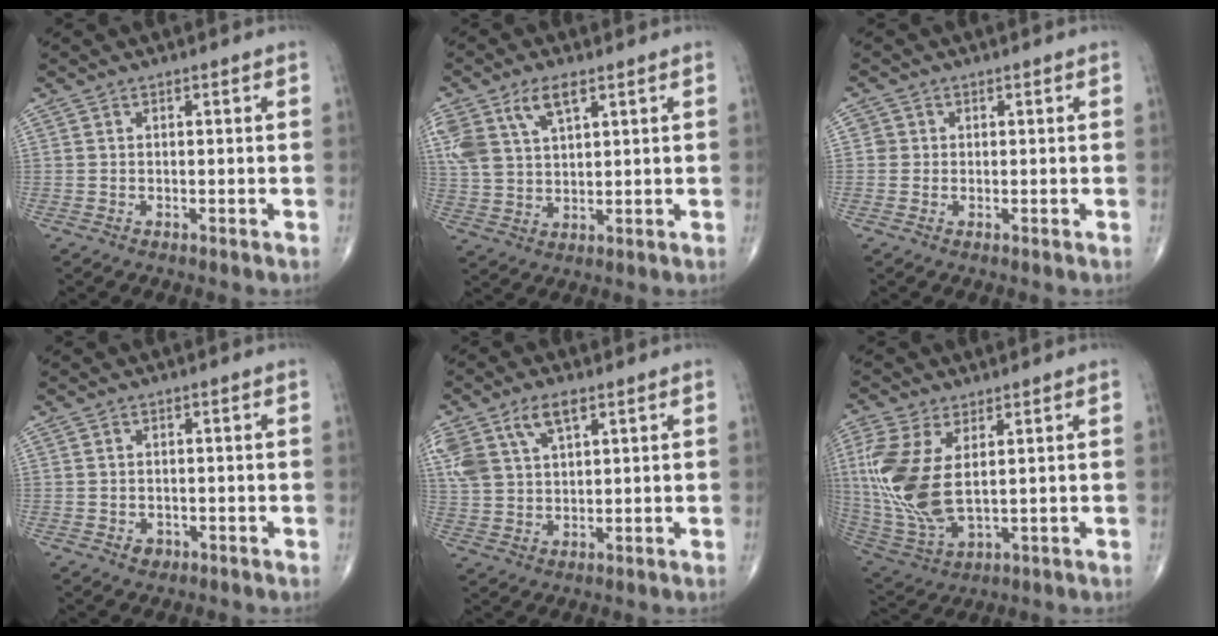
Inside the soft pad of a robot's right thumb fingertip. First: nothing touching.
{"total": 10.5, "force": [5.2, 5.3, 7.5], "torque": [-0.159, -0.005, 0.109]}
{"total": 1.4, "force": [0.0, 1.4, 0.1], "torque": [0.009, 0.004, -0.002]}
{"total": 1.8, "force": [-0.7, 1.4, 0.7], "torque": [-0.005, 0.002, -0.007]}
{"total": 10.7, "force": [5.3, 5.6, 7.5], "torque": [-0.159, -0.003, 0.110]}
{"total": 15.6, "force": [2.6, 7.7, 13.4], "torque": [-0.314, -0.015, 0.067]}